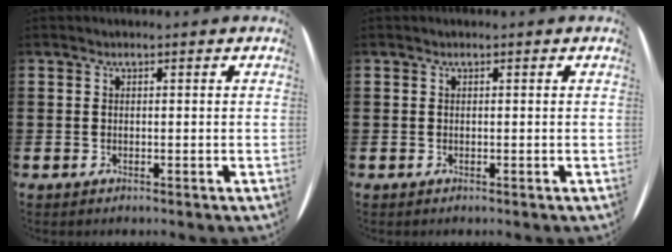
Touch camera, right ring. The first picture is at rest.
{"total": 0.0}